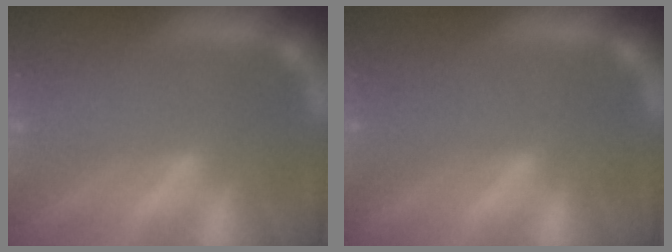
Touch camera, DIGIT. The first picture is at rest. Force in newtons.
{"total": 1.0}